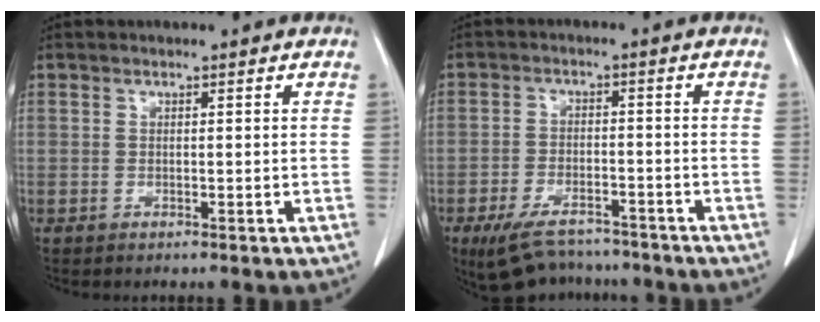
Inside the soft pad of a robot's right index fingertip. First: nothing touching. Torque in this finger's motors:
{"motor_torque": [0.74, -0.62, 0.29, 0.06]}